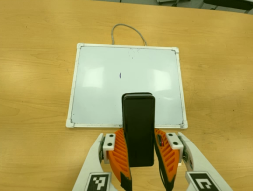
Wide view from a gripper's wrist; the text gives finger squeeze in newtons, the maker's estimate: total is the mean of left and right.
{"total": 7.5, "left": 5.9, "right": 9.1}